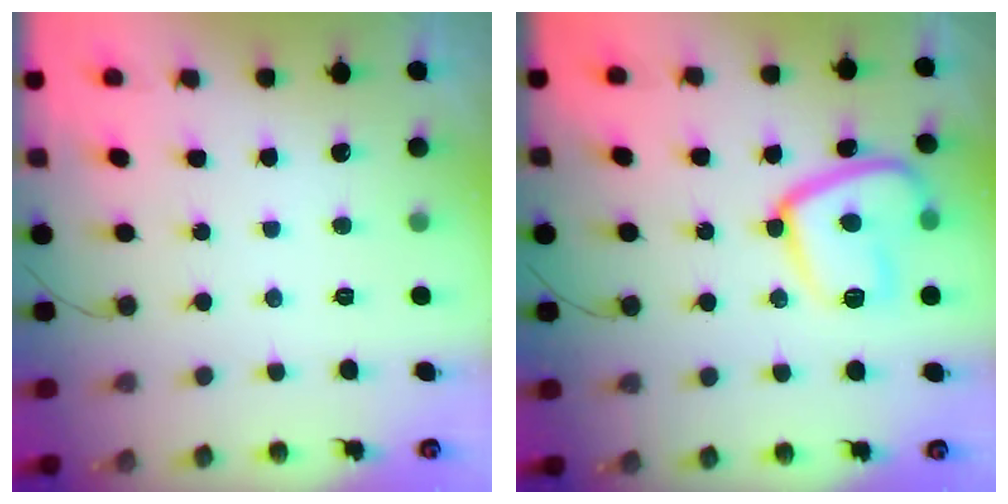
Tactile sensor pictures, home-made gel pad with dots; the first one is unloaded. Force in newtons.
{"total": 14.6, "press": 14.6, "slide": 1.0}